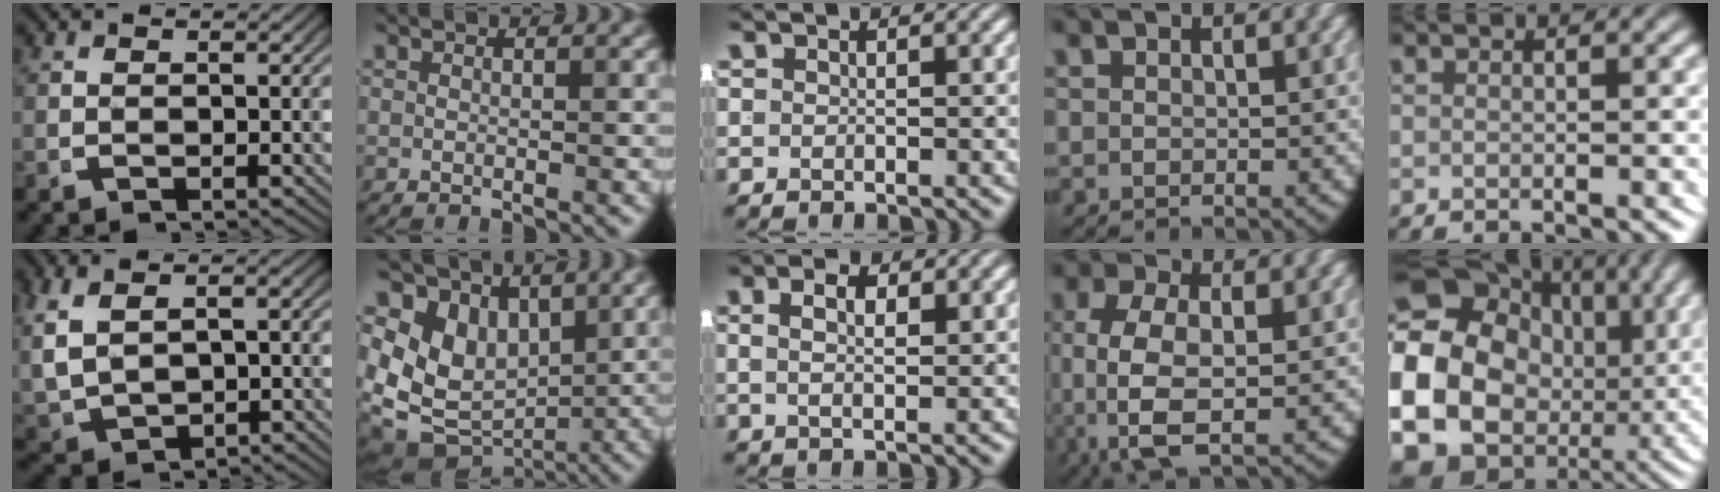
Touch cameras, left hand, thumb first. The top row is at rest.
{"thumb": {"total": 6.2, "force": [0.3, 4.4, 4.3], "torque": [-0.110, -0.019, 0.028]}, "index": {"total": 13.5, "force": [-0.9, 11.6, 6.9], "torque": [-0.171, -0.063, 0.001]}, "middle": {"total": 2.7, "force": [0.8, 0.7, 2.4], "torque": [-0.022, -0.004, 0.016]}, "ring": {"total": 7.1, "force": [-0.7, 4.3, 5.6], "torque": [-0.155, -0.037, 0.008]}, "little": {"total": 24.3, "force": [0.7, 19.7, 14.2], "torque": [-0.301, -0.044, 0.002]}}